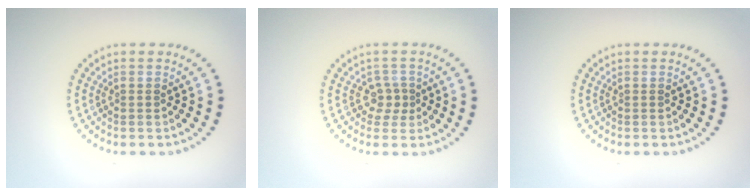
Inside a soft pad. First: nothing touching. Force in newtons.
{"total": 1.8, "press": 1.5, "slide": 1.1}
{"total": 0.0}